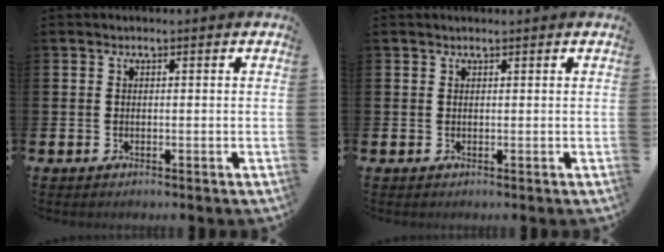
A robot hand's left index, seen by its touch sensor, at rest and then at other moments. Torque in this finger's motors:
{"motor_torque": [0.23, -0.33, -0.07, 0.00]}